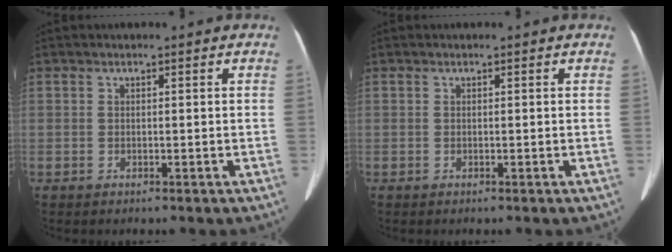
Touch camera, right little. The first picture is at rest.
{"total": 0.0}